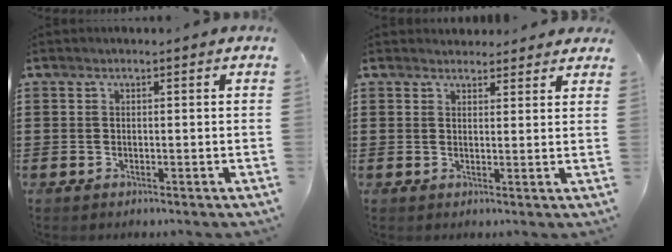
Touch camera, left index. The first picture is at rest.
{"total": 2.4, "force": [2.3, 0.8, 0.1], "torque": [0.000, -0.004, 0.042]}